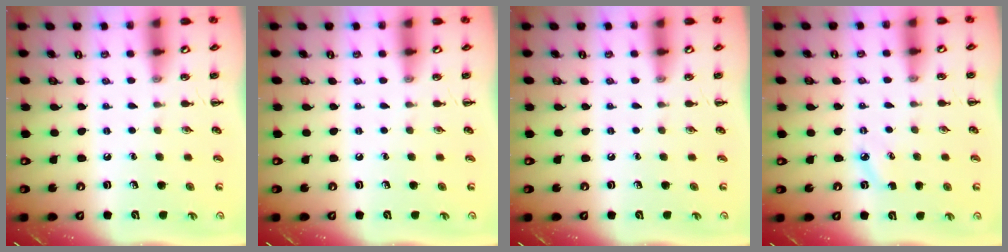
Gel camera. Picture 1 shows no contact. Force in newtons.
{"total": 0.0}
{"total": 0.0}
{"total": 2.8, "press": 2.7, "slide": 0.7}